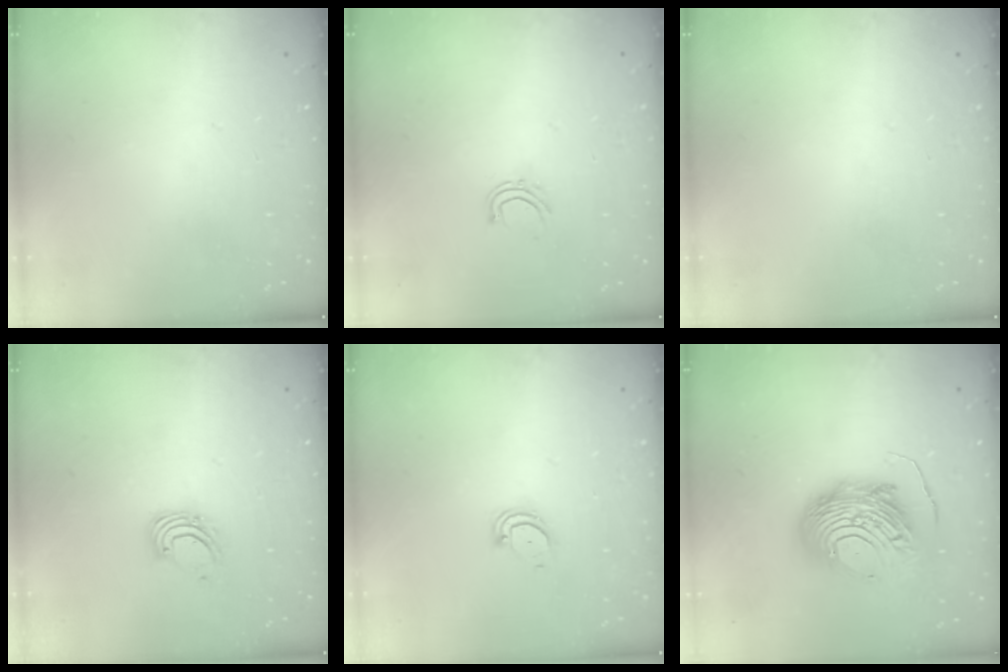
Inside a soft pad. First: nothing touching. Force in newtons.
{"total": 5.0, "press": 4.9, "slide": 0.7}
{"total": 0.0}
{"total": 3.1, "press": 3.1, "slide": 0.2}
{"total": 2.9, "press": 2.9, "slide": 0.2}
{"total": 14.8, "press": 14.7, "slide": 1.3}